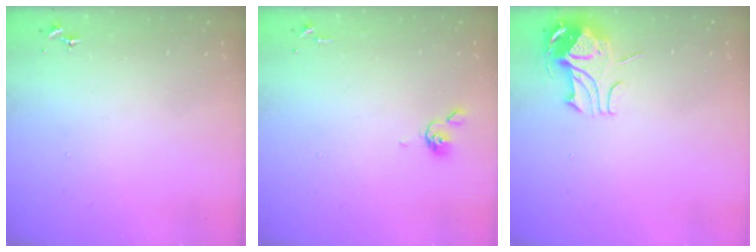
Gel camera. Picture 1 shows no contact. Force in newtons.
{"total": 4.6, "press": 4.5, "slide": 0.5}
{"total": 9.6, "press": 9.6, "slide": 1.1}